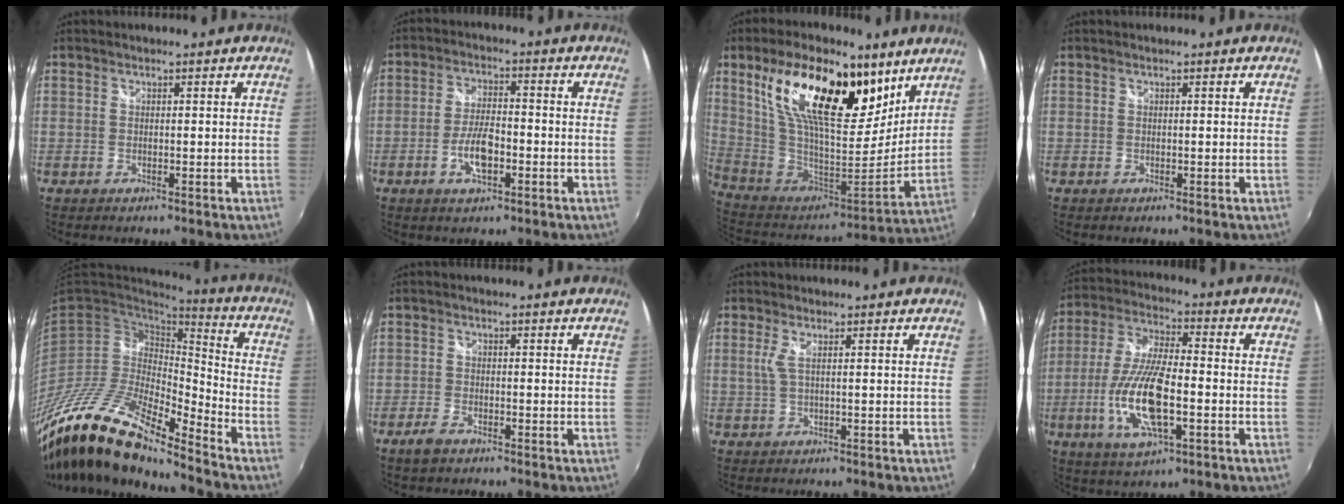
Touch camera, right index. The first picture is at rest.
{"total": 6.8, "force": [-2.6, 2.7, 5.7], "torque": [-0.117, 0.002, -0.046]}
{"total": 26.4, "force": [13.0, 12.2, 19.4], "torque": [-0.369, 0.028, 0.236]}
{"total": 0.0}
{"total": 20.7, "force": [-15.9, 4.7, 12.5], "torque": [-0.228, -0.031, -0.309]}
{"total": 3.6, "force": [-2.6, 1.6, 1.8], "torque": [-0.051, -0.003, -0.052]}
{"total": 1.8, "force": [0.3, -0.1, 1.8], "torque": [-0.035, 0.000, 0.005]}
{"total": 15.4, "force": [-4.1, 5.0, 14.0], "torque": [-0.291, -0.010, -0.078]}